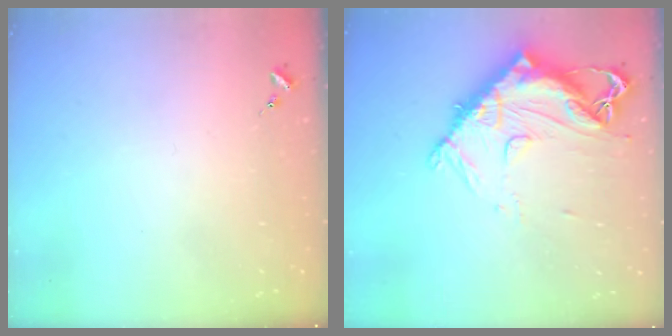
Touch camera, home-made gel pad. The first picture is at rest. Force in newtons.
{"total": 14.6, "press": 14.5, "slide": 1.5}